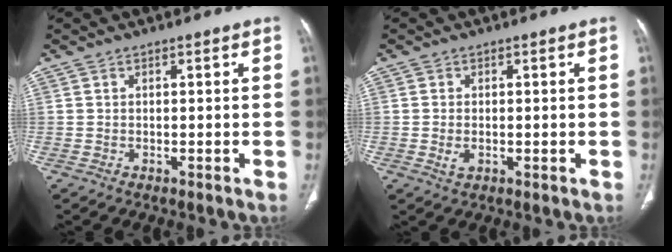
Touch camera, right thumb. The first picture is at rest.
{"total": 2.1, "force": [-0.3, 1.3, 1.6], "torque": [-0.036, -0.001, -0.004]}